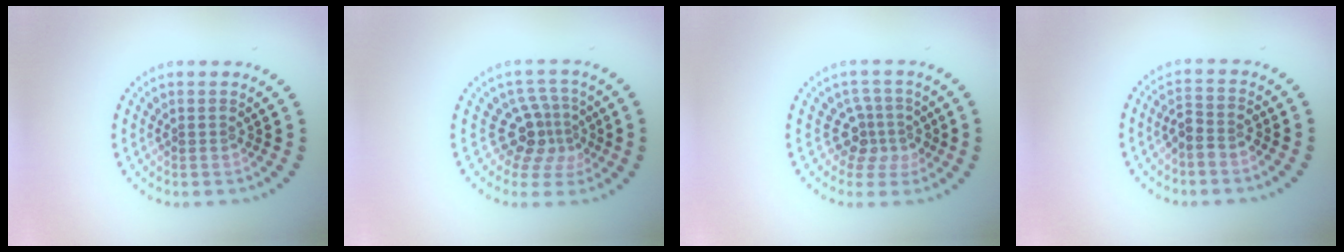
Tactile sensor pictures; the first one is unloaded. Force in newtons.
{"total": 3.6, "press": 2.6, "slide": 2.5}
{"total": 3.1, "press": 2.2, "slide": 2.2}
{"total": 2.0, "press": 1.7, "slide": 1.1}